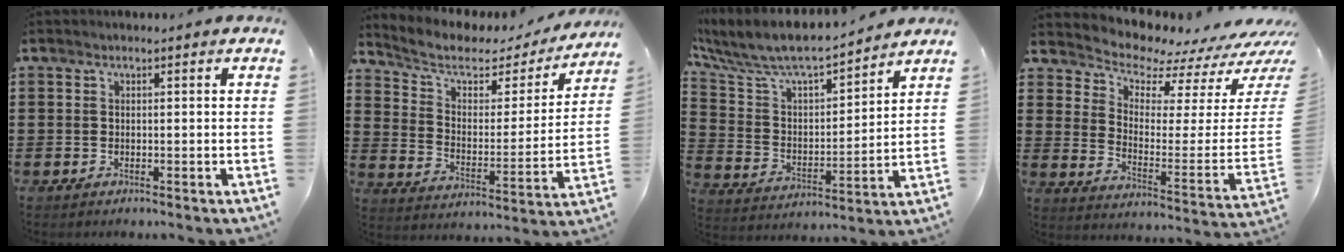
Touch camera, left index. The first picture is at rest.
{"total": 5.6, "force": [3.9, 3.0, 2.7], "torque": [-0.077, -0.018, 0.062]}
{"total": 8.2, "force": [7.4, 1.6, 3.1], "torque": [-0.096, -0.054, 0.124]}
{"total": 6.1, "force": [5.8, 1.5, 0.9], "torque": [-0.041, -0.067, 0.096]}